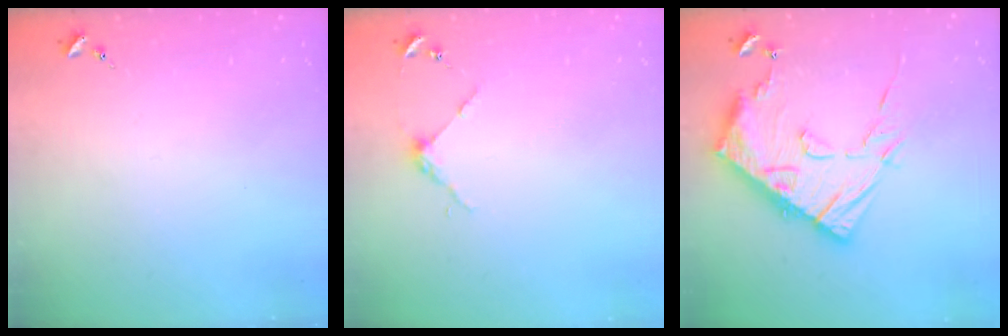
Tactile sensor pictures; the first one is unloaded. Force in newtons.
{"total": 3.7, "press": 3.7, "slide": 0.3}
{"total": 17.0, "press": 16.9, "slide": 1.5}